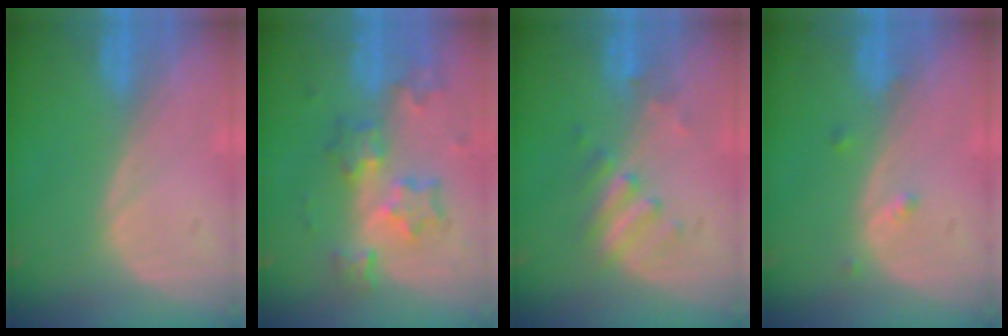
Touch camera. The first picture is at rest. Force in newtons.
{"total": 8.4, "press": 7.3, "slide": 4.1}
{"total": 3.6, "press": 3.6, "slide": 0.5}
{"total": 1.6, "press": 1.3, "slide": 0.8}